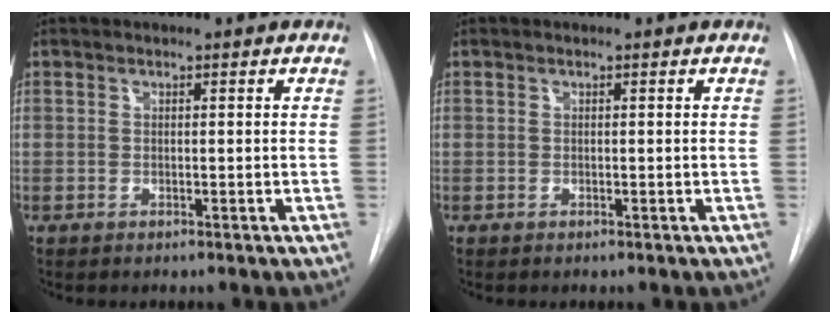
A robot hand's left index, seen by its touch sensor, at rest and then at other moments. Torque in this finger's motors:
{"motor_torque": [-0.31, 0.10, -0.03, -0.01]}